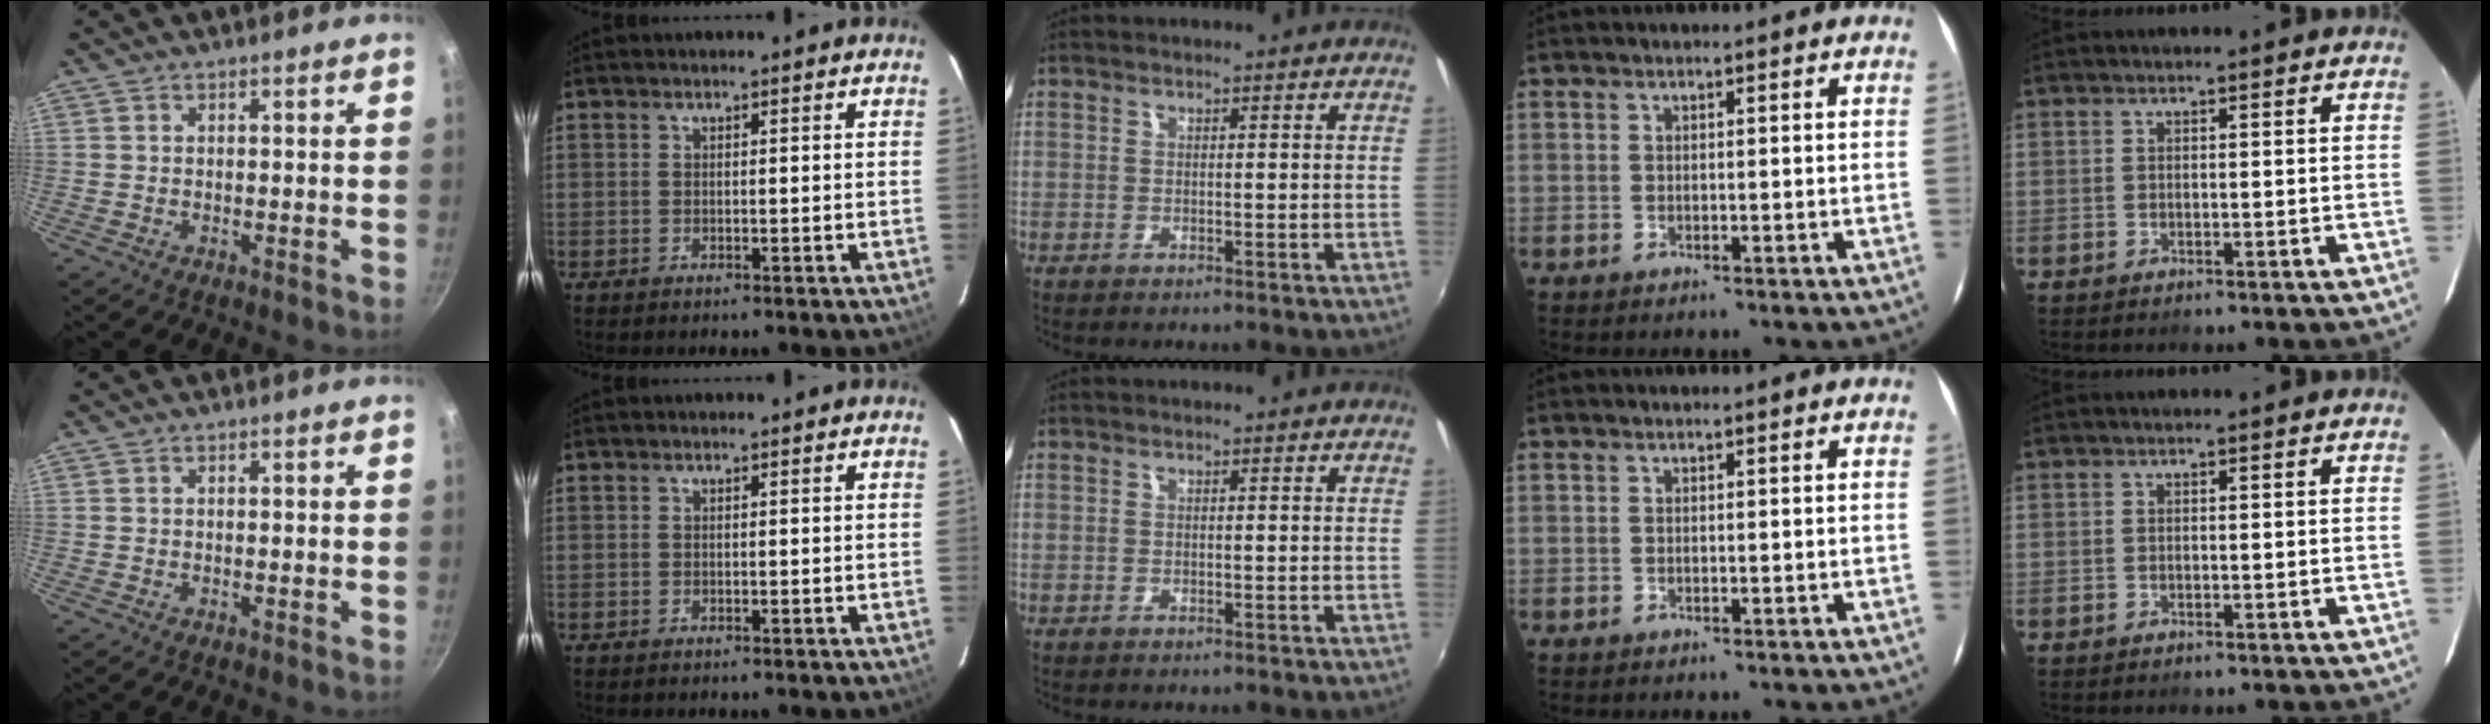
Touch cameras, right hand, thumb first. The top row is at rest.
{}